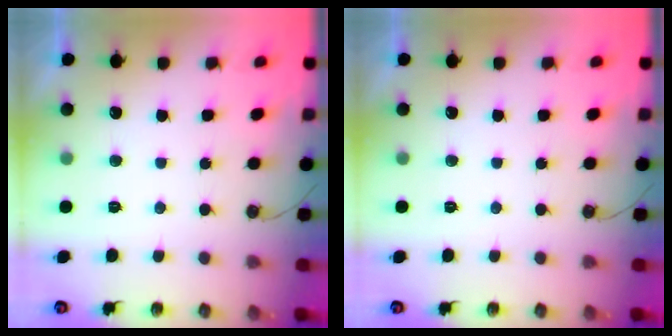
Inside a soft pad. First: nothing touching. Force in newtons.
{"total": 0.0}